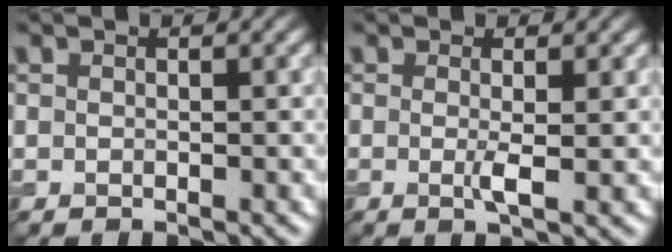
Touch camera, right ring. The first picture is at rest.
{"total": 1.8, "force": [-0.1, 0.2, 1.8], "torque": [-0.038, -0.005, -0.003]}